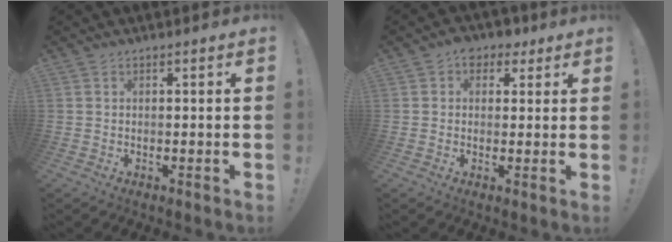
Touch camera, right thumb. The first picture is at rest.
{"total": 5.3, "force": [2.2, 4.3, 2.2], "torque": [-0.014, -0.006, 0.036]}